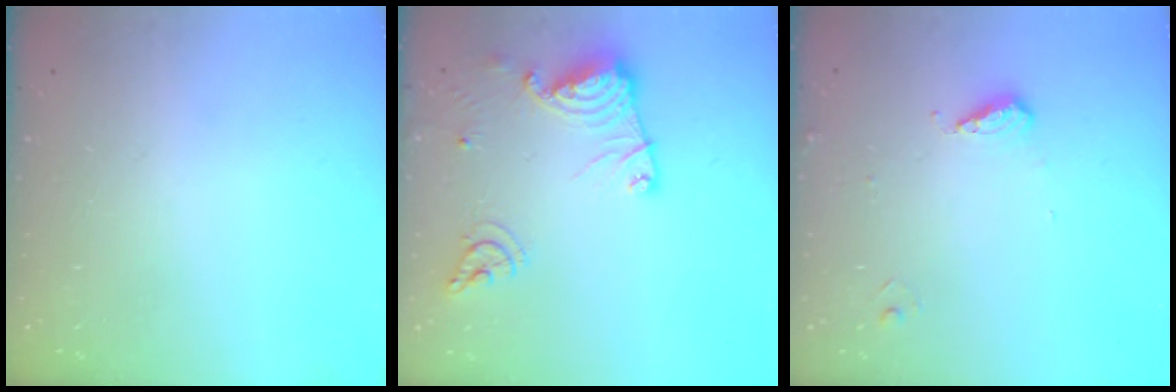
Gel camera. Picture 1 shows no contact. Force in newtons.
{"total": 15.2, "press": 15.1, "slide": 1.8}
{"total": 5.0, "press": 4.9, "slide": 0.6}